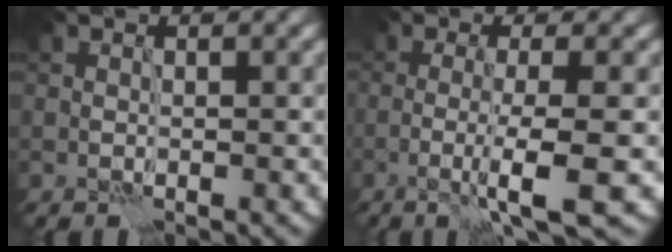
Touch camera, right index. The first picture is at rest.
{"total": 5.2, "force": [-1.7, 1.0, 4.9], "torque": [-0.074, -0.008, -0.033]}